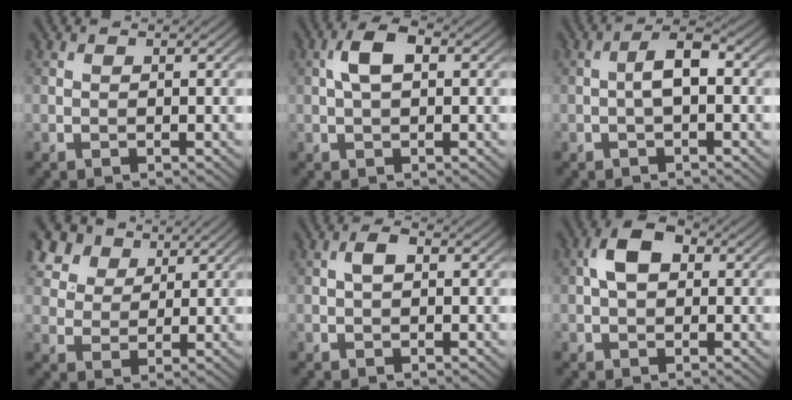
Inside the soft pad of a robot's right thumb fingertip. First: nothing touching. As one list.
[{"total": 4.1, "force": [0.7, 2.0, 3.5], "torque": [-0.076, 0.010, 0.008]}, {"total": 3.4, "force": [-0.3, 1.1, 3.2], "torque": [-0.058, 0.012, -0.011]}, {"total": 8.1, "force": [5.3, 5.1, 3.5], "torque": [-0.109, 0.001, 0.103]}, {"total": 1.8, "force": [0.2, 0.9, 1.6], "torque": [-0.030, 0.007, -0.001]}, {"total": 4.6, "force": [0.7, 2.9, 3.5], "torque": [-0.066, 0.010, 0.005]}]